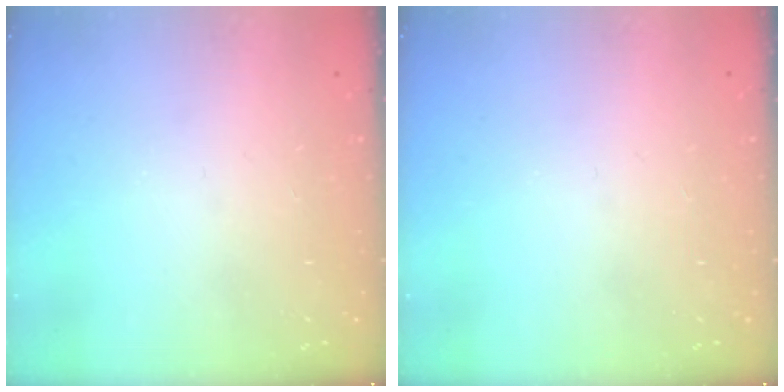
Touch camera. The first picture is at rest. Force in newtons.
{"total": 0.0}